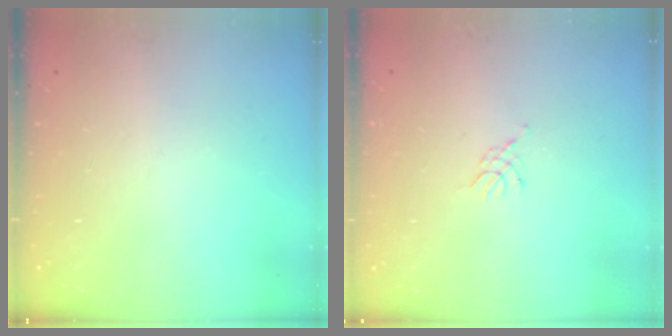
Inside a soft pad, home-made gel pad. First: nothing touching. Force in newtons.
{"total": 2.3, "press": 2.2, "slide": 0.5}